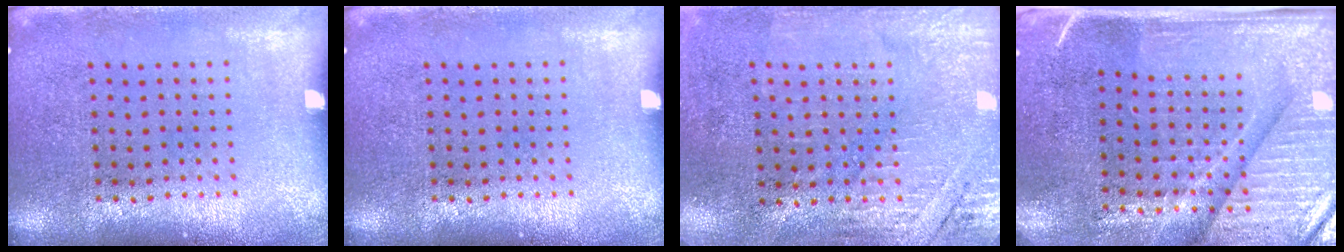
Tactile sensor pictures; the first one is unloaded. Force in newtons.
{"total": 0.0}
{"total": 2.7, "press": 2.5, "slide": 1.1}
{"total": 4.7, "press": 4.0, "slide": 2.5}